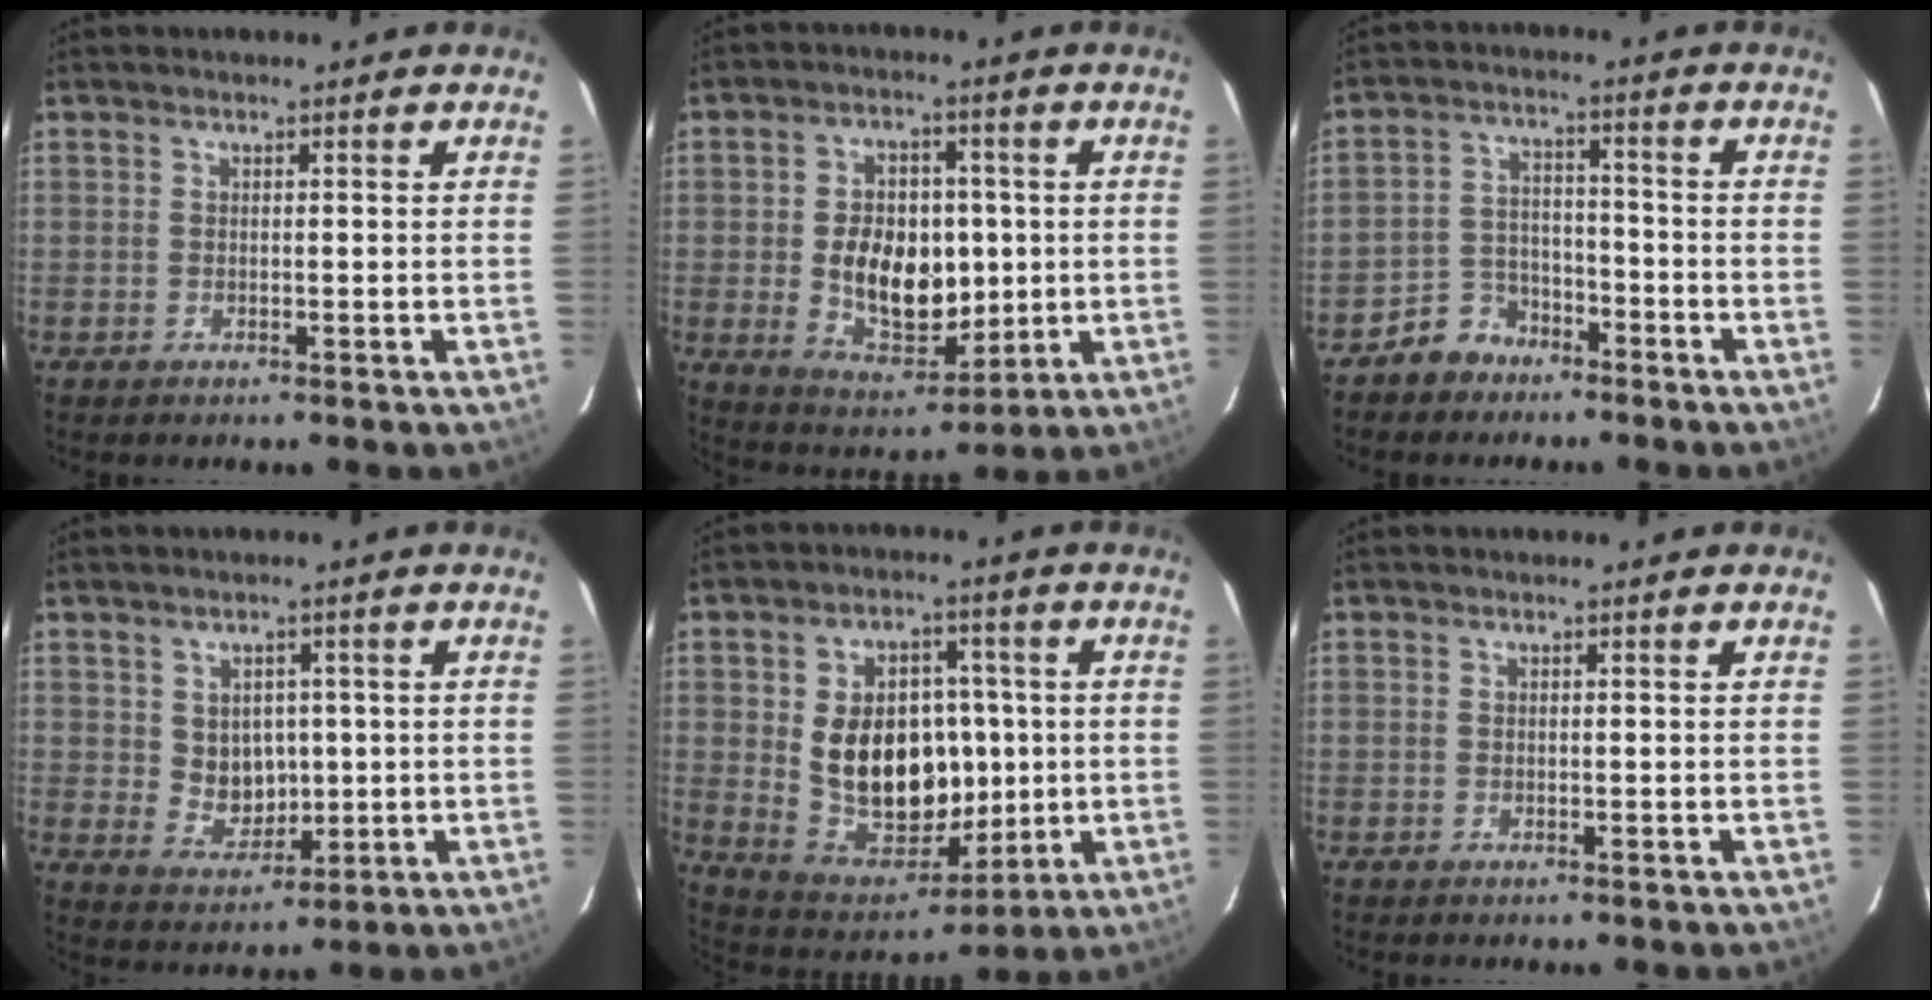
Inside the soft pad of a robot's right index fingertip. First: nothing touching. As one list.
[{"total": 13.5, "force": [-0.4, 9.0, 10.0], "torque": [-0.188, 0.005, 0.012]}, {"total": 6.7, "force": [-4.9, 4.5, 0.7], "torque": [-0.029, 0.026, -0.082]}, {"total": 6.3, "force": [0.7, 5.4, 3.1], "torque": [-0.055, 0.004, 0.027]}, {"total": 16.9, "force": [0.4, 12.4, 11.6], "torque": [-0.226, 0.008, 0.035]}, {"total": 0.0}]